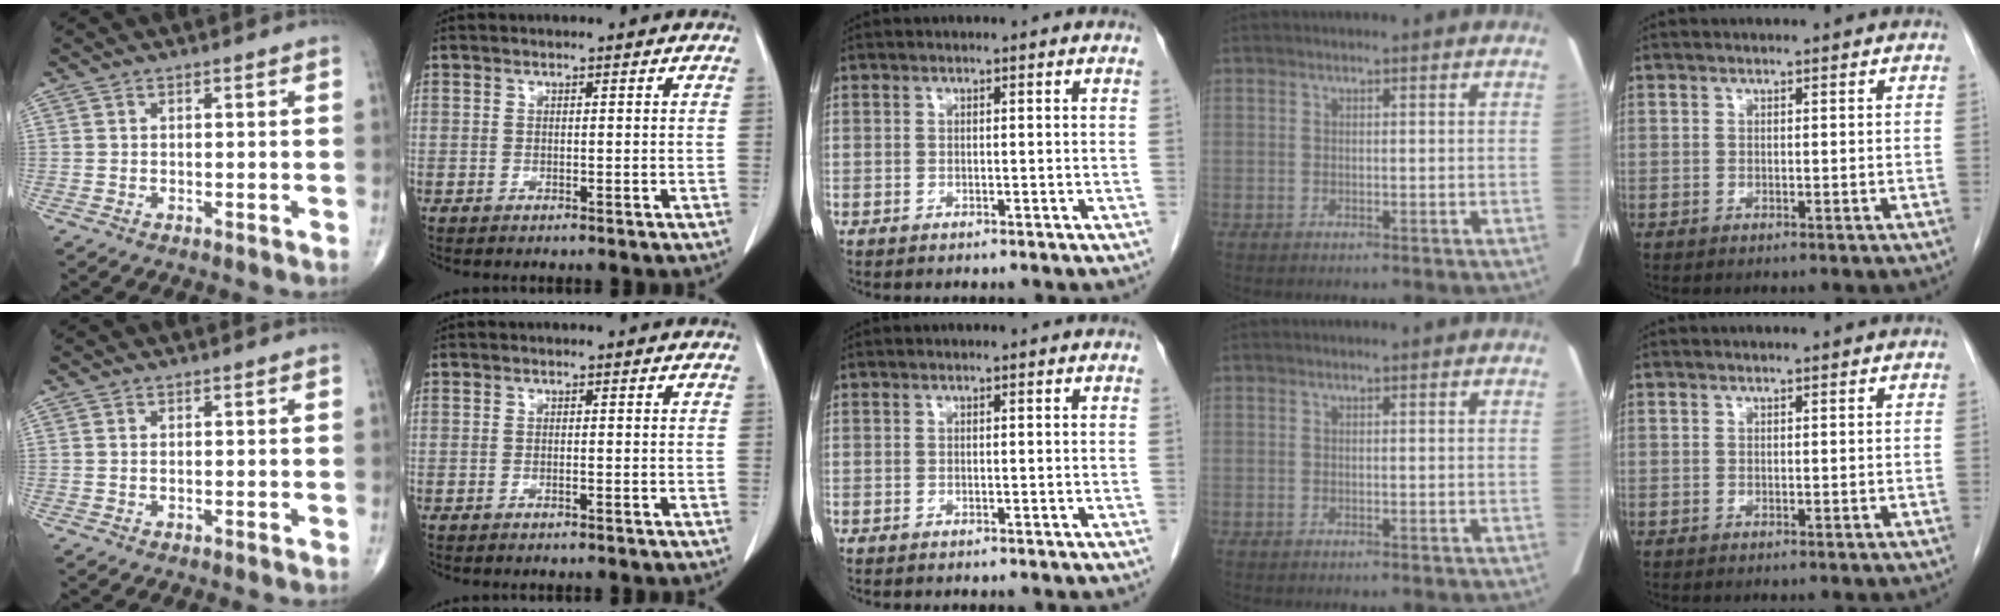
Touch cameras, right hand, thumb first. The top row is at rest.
{}